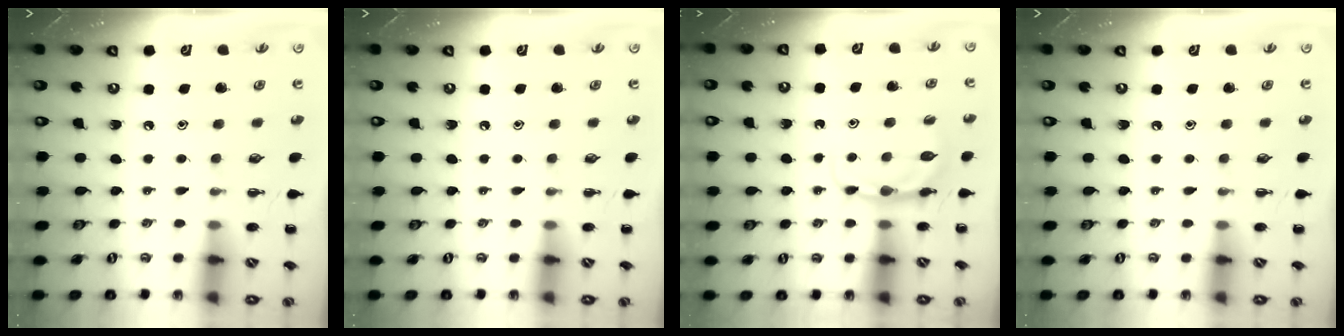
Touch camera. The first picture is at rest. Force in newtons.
{"total": 0.0}
{"total": 4.8, "press": 4.6, "slide": 1.4}
{"total": 0.0}